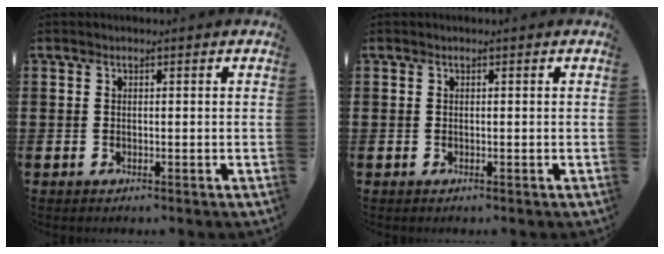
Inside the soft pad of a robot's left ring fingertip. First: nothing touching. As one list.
[{"total": 0.0}]